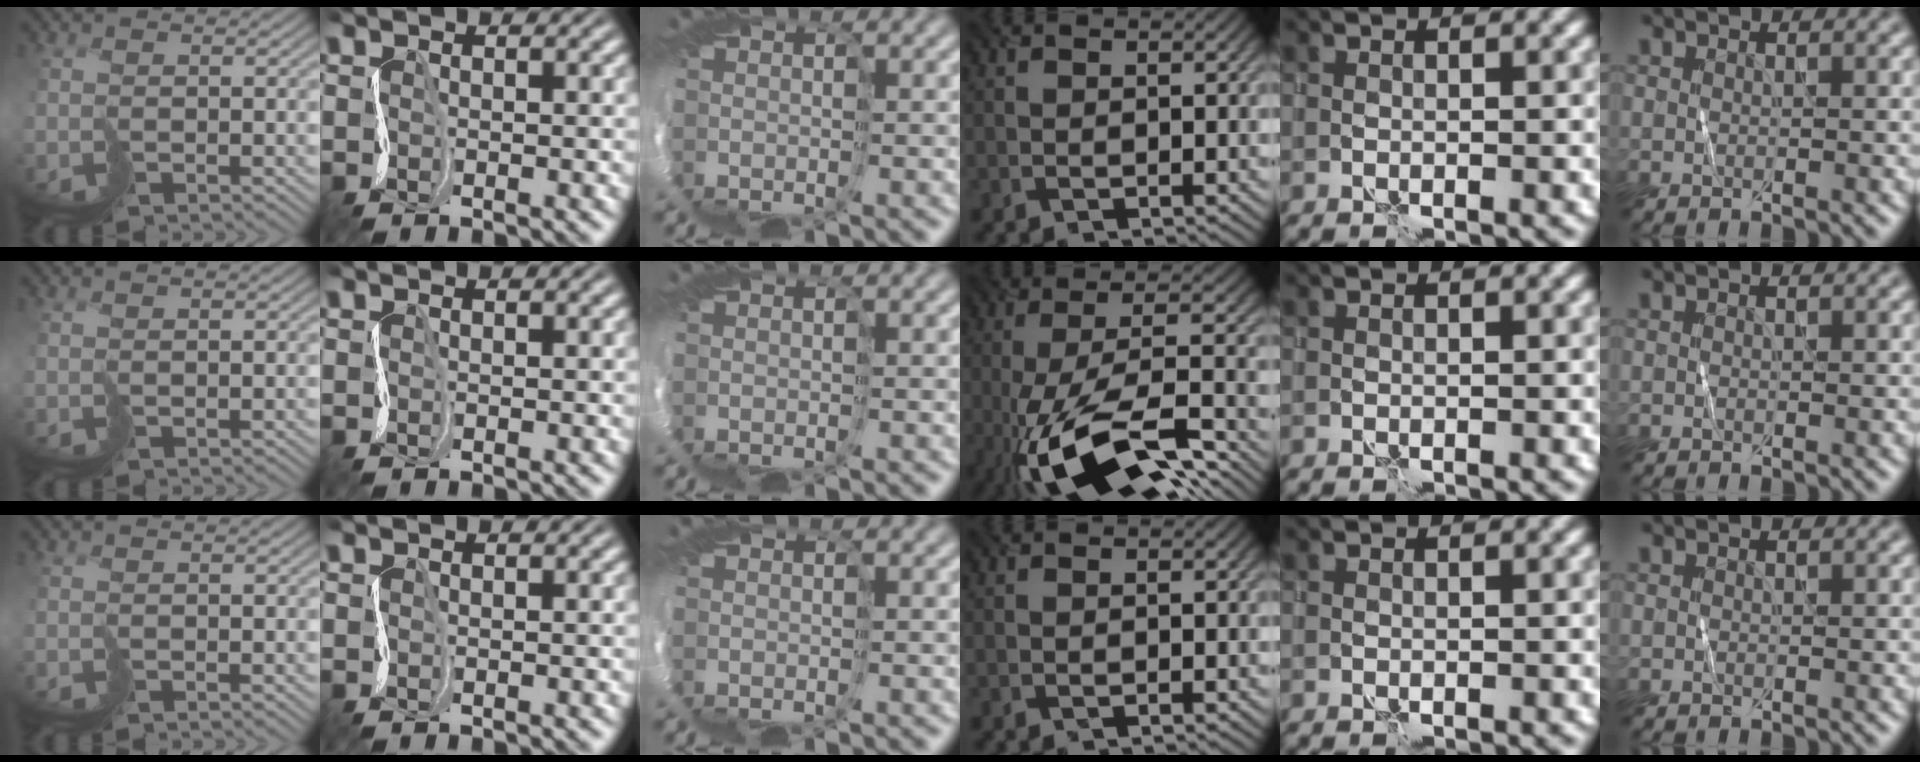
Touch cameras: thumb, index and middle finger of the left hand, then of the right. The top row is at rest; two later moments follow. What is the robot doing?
{"motion": "cut", "object": "paper bag"}